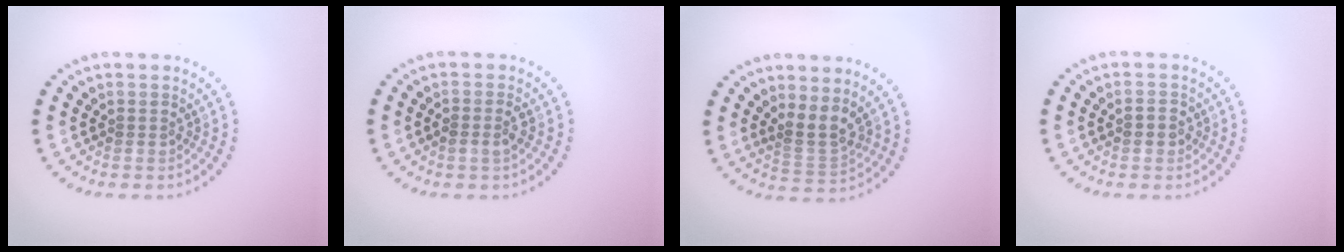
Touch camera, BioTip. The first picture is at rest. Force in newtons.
{"total": 1.4, "press": 1.4, "slide": 0.3}
{"total": 2.6, "press": 2.0, "slide": 1.8}
{"total": 1.1, "press": 1.1, "slide": 0.1}